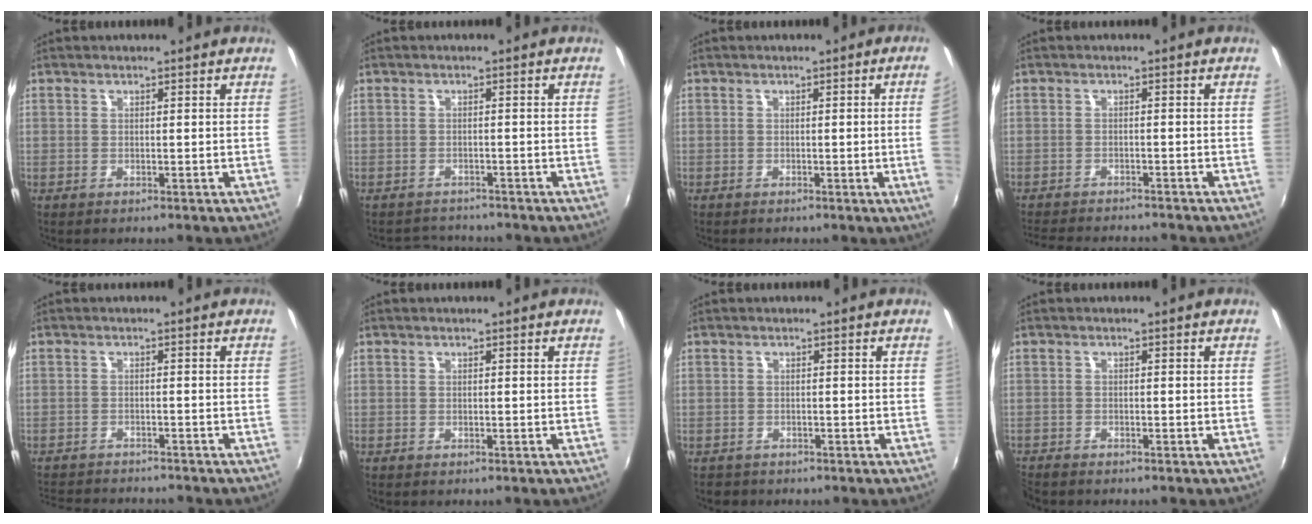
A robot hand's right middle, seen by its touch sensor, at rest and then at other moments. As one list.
[{"total": 3.8, "force": [-3.6, 1.1, 0.0], "torque": [-0.013, -0.001, -0.059]}, {"total": 4.0, "force": [0.1, -2.0, 3.5], "torque": [-0.058, -0.010, 0.007]}, {"total": 9.1, "force": [-8.4, 1.5, 3.2], "torque": [-0.081, -0.013, -0.129]}, {"total": 9.3, "force": [-8.7, 2.0, 2.8], "torque": [-0.077, -0.010, -0.134]}, {"total": 0.0}, {"total": 1.8, "force": [-1.4, 1.1, 0.3], "torque": [-0.010, -0.003, -0.021]}, {"total": 2.2, "force": [-2.1, 0.5, 0.3], "torque": [-0.016, -0.011, -0.043]}]